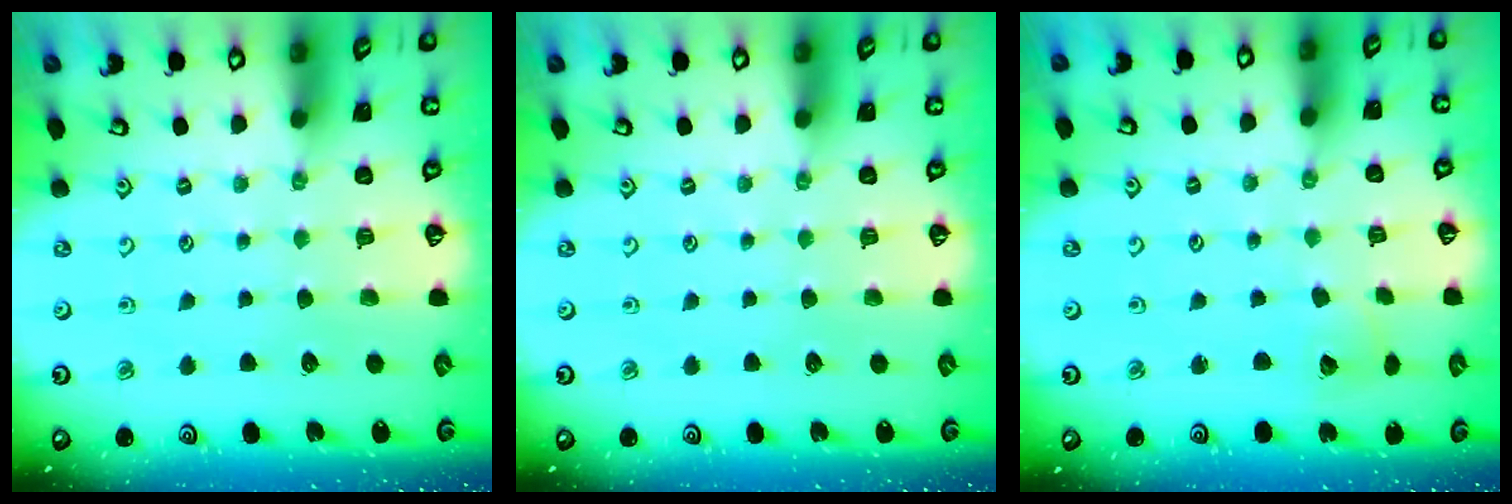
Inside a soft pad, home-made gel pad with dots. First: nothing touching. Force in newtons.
{"total": 0.0}
{"total": 2.8, "press": 2.8, "slide": 0.4}